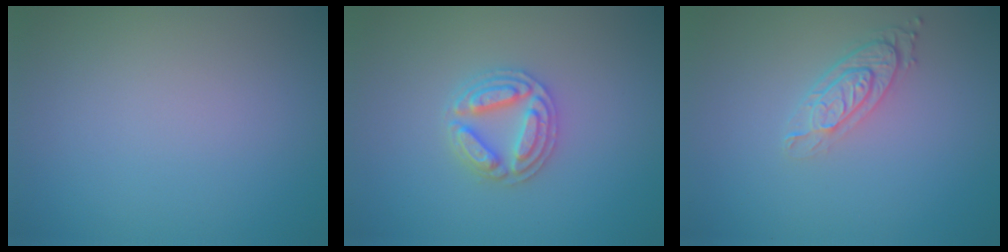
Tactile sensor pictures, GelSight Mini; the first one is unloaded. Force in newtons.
{"total": 3.7, "press": 3.6, "slide": 0.6}
{"total": 3.2, "press": 2.3, "slide": 2.2}